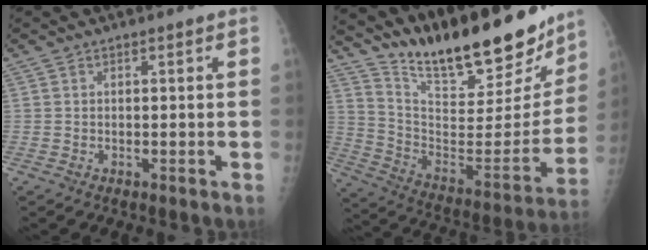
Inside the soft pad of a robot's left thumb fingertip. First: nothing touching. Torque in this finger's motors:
{"motor_torque": [0.64, 0.26, 0.90, -1.87, 0.22]}